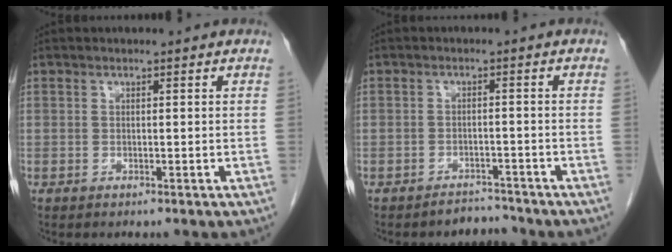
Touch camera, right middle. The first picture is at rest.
{"total": 2.3, "force": [-2.1, 0.6, -0.7], "torque": [0.018, -0.002, -0.031]}